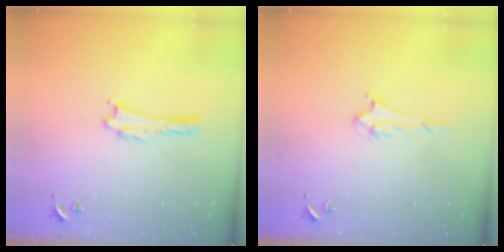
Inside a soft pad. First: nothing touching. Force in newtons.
{"total": 1.7, "press": 1.6, "slide": 0.4}